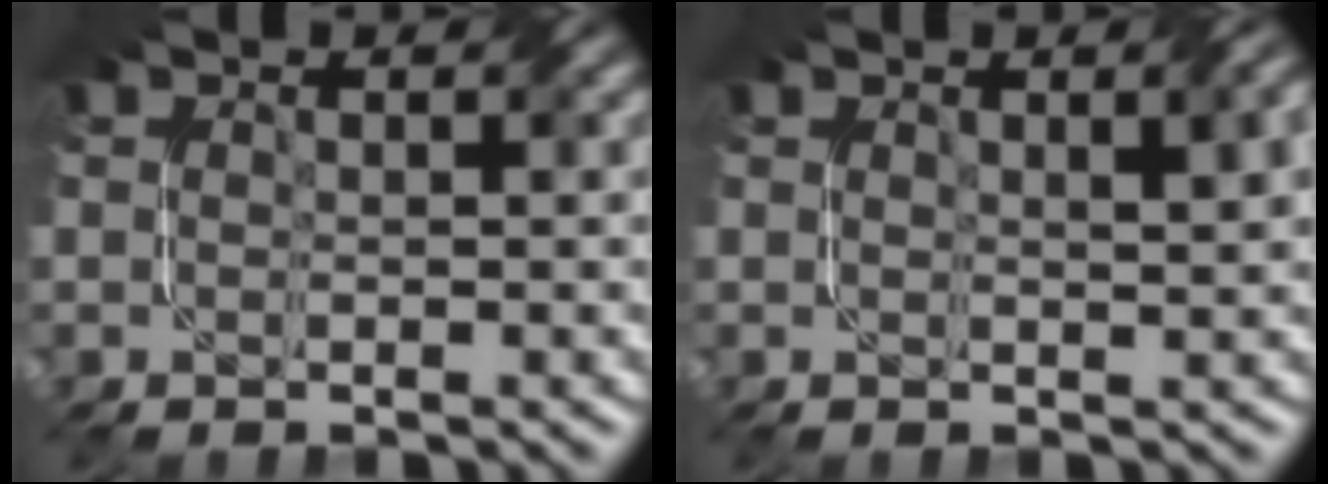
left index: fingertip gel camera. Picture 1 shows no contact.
{"total": 3.2, "force": [1.4, 1.0, 2.7], "torque": [-0.025, 0.008, 0.023]}